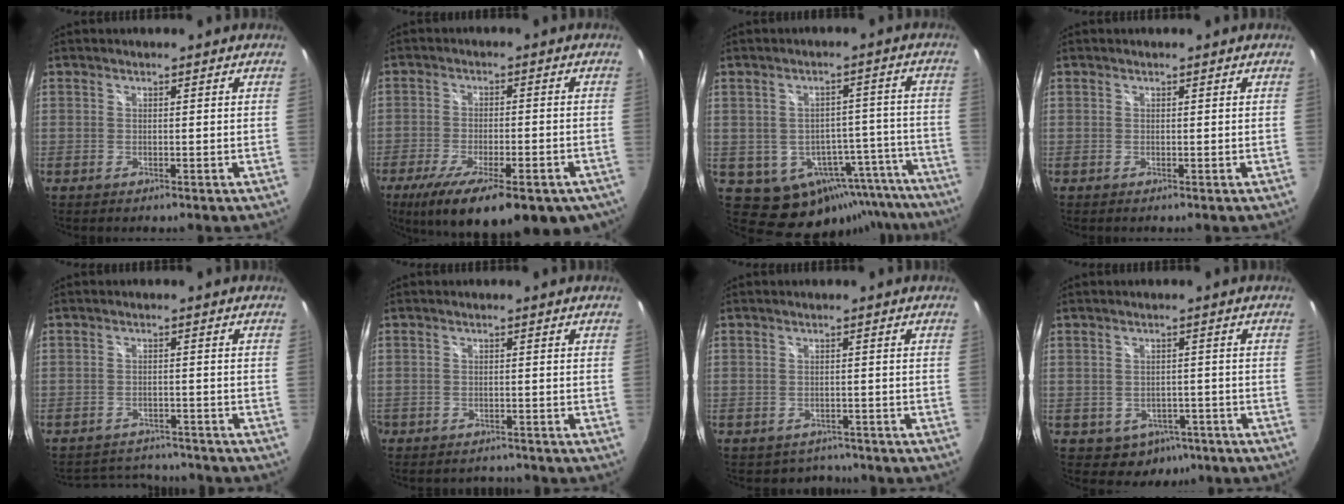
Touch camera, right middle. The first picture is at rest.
{"total": 21.0, "force": [-13.6, 7.5, 14.2], "torque": [-0.250, -0.056, -0.188]}
{"total": 15.3, "force": [-10.0, 10.2, 5.5], "torque": [-0.089, 0.033, -0.084]}
{"total": 0.0}
{"total": 8.7, "force": [-8.0, 3.0, 1.6], "torque": [-0.044, 0.011, -0.111]}
{"total": 3.5, "force": [-3.0, 1.8, 0.1], "torque": [-0.011, 0.005, -0.047]}
{"total": 3.6, "force": [-2.9, 2.1, 0.0], "torque": [-0.003, 0.002, -0.040]}
{"total": 5.6, "force": [-2.9, 4.4, 1.8], "torque": [-0.038, 0.007, -0.023]}